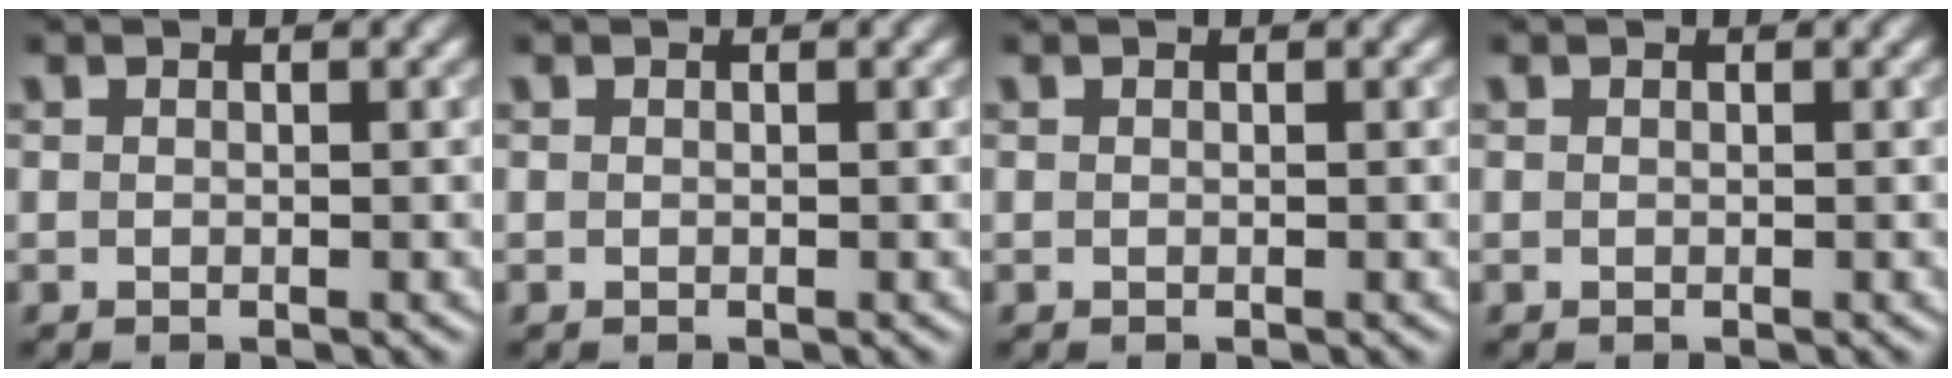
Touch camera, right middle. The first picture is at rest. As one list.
[{"total": 0.0}, {"total": 0.0}, {"total": 0.0}]